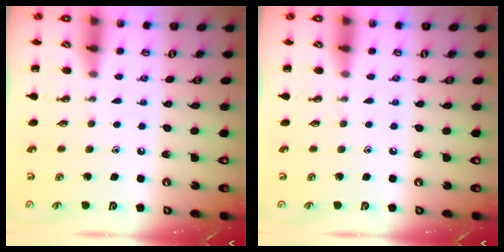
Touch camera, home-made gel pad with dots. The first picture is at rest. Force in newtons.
{"total": 0.0}